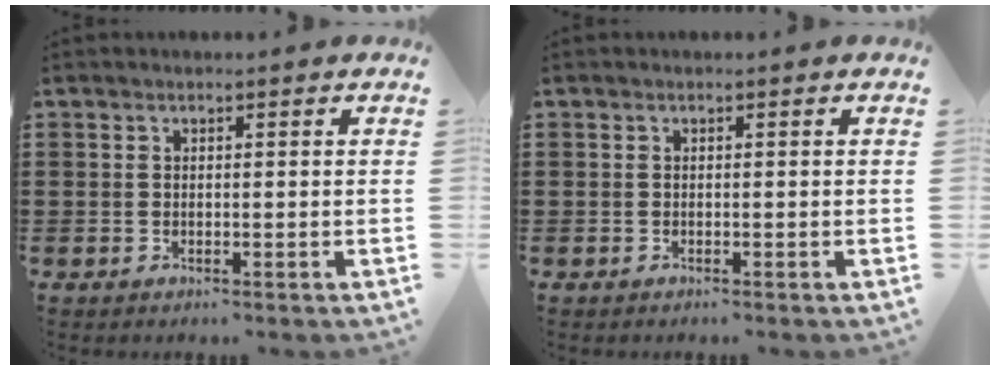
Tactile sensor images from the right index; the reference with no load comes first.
{"total": 0.0}